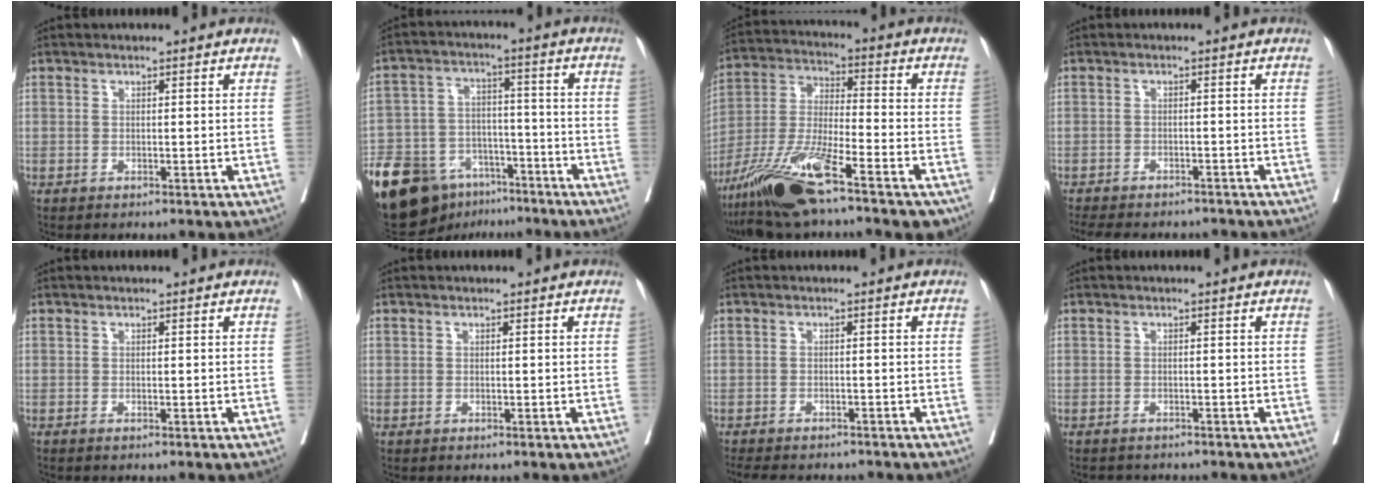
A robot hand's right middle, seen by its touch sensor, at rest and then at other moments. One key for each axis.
{"total": 22.4, "fx": -14.5, "fy": 12.7, "fz": 11.5, "tx": -0.291, "ty": -0.005, "tz": -0.242}
{"total": 18.2, "fx": -11.6, "fy": 3.2, "fz": 13.7, "tx": -0.266, "ty": -0.030, "tz": -0.209}
{"total": 11.4, "fx": -10.0, "fy": 3.8, "fz": 3.9, "tx": -0.074, "ty": -0.002, "tz": -0.127}
{"total": 0.0}
{"total": 0.0}
{"total": 9.4, "fx": -8.2, "fy": 3.0, "fz": 3.4, "tx": -0.056, "ty": -0.006, "tz": -0.108}
{"total": 2.6, "fx": -2.4, "fy": 1.1, "fz": 0.2, "tx": -0.004, "ty": -0.003, "tz": -0.035}